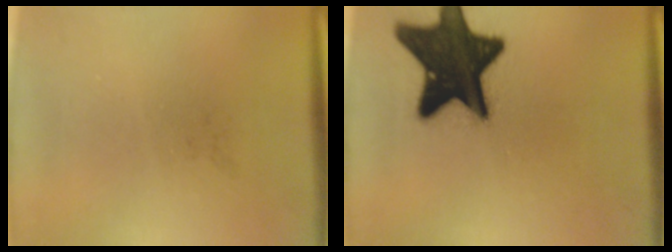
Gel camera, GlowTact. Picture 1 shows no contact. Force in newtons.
{"total": 20.0}